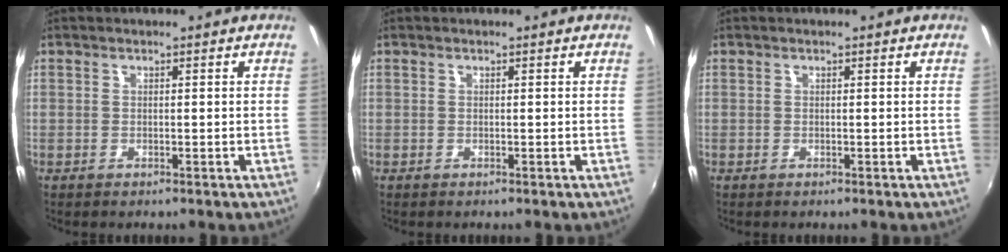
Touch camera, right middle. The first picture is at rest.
{"total": 0.0}
{"total": 0.0}